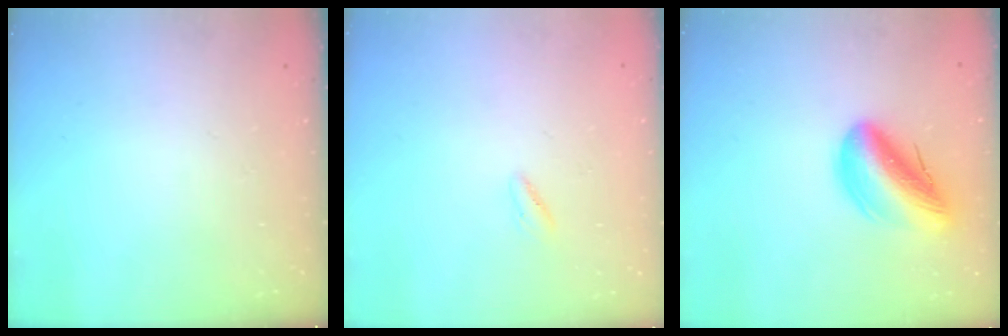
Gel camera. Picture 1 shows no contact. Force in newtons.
{"total": 2.3, "press": 2.2, "slide": 0.7}
{"total": 15.5, "press": 14.9, "slide": 4.3}